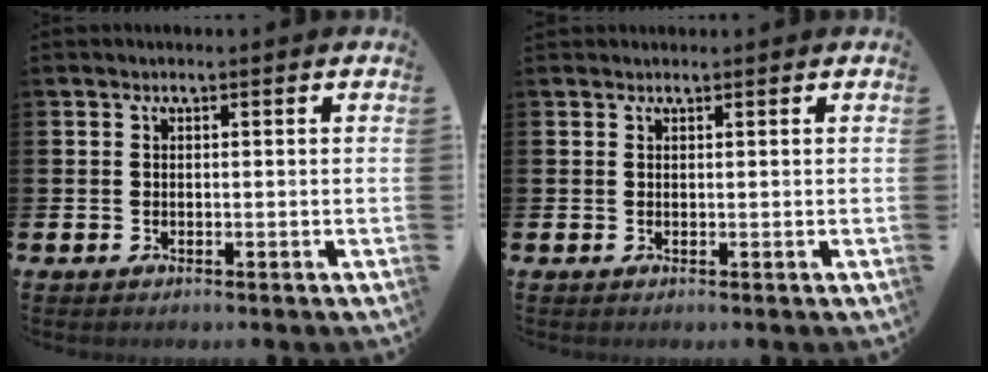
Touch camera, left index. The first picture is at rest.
{"total": 0.6, "force": [0.6, 0.2, -0.1], "torque": [0.010, -0.004, 0.010]}